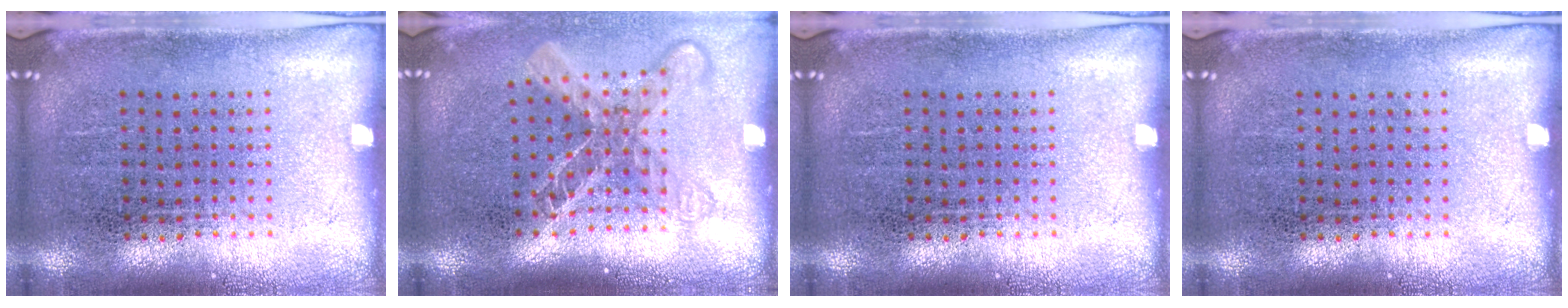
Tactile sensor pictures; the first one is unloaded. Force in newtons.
{"total": 1.8, "press": 1.4, "slide": 1.2}
{"total": 0.0}
{"total": 0.0}